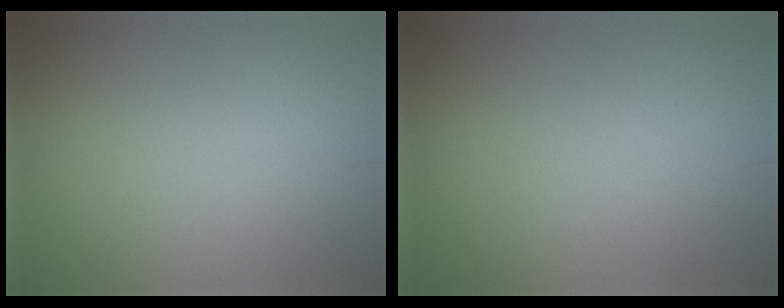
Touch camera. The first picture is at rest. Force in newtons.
{"total": 0.0}